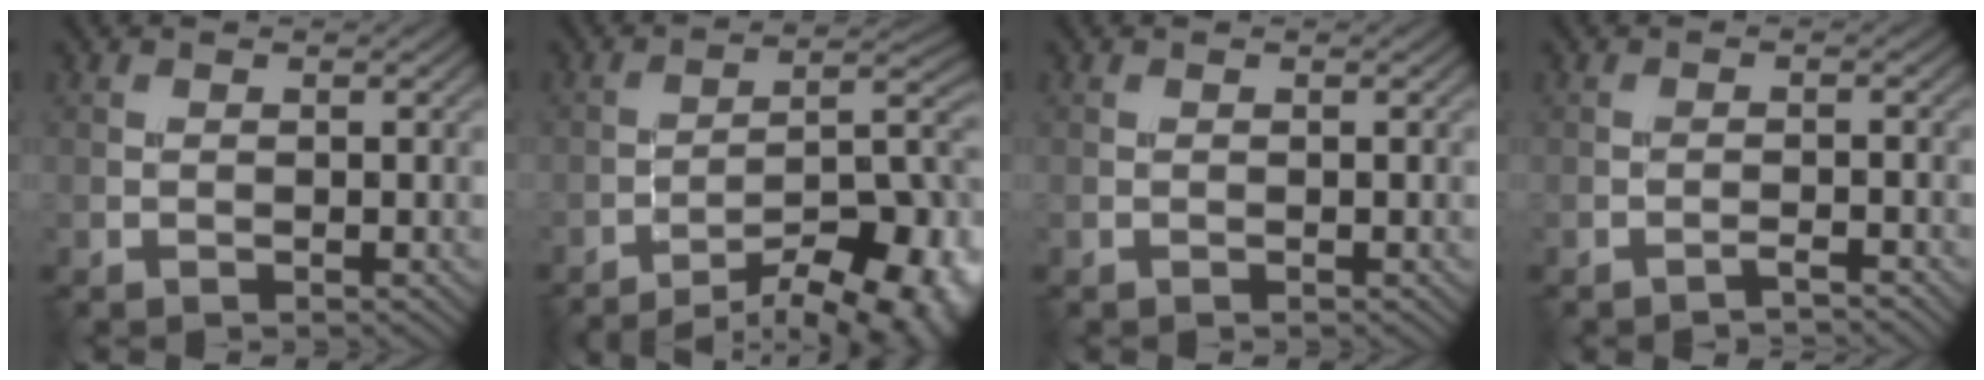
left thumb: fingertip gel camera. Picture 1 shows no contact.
{"total": 17.3, "force": [-12.0, 5.3, 11.2], "torque": [-0.109, 0.009, -0.169]}
{"total": 0.0}
{"total": 1.5, "force": [-1.2, 0.1, 0.9], "torque": [-0.006, 0.008, -0.032]}